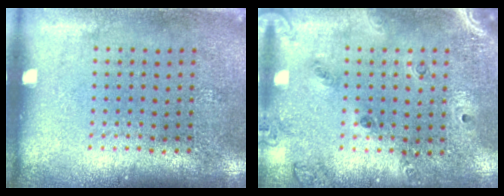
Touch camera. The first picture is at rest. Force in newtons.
{"total": 1.5, "press": 1.3, "slide": 0.7}